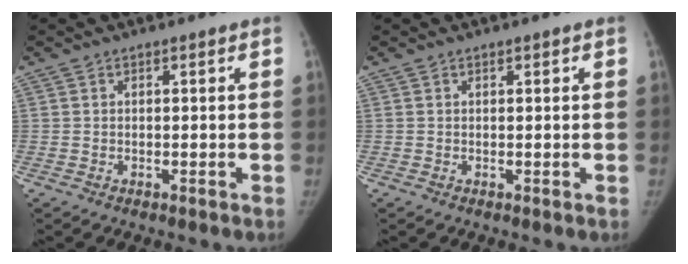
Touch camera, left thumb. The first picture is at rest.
{"total": 0.5, "force": [0.3, 0.2, 0.4], "torque": [-0.002, 0.000, 0.004]}